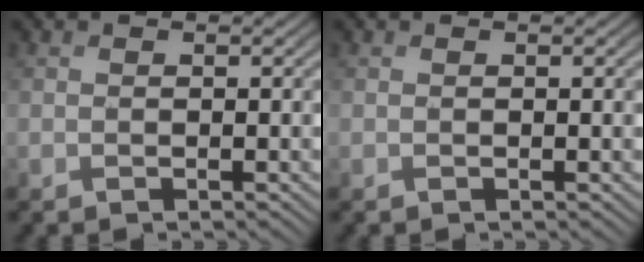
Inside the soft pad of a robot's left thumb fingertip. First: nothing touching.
{"total": 0.8, "force": [0.1, 0.1, 0.8], "torque": [-0.012, 0.001, 0.001]}